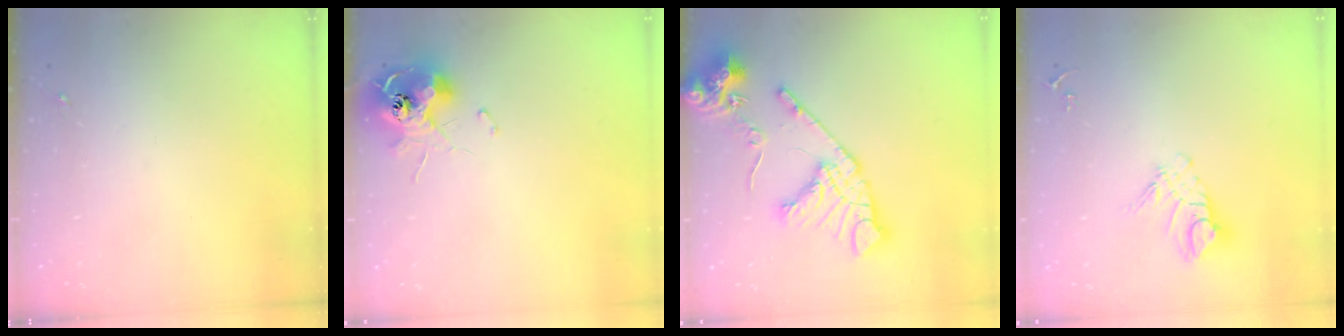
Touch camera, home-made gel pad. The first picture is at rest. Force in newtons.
{"total": 11.2, "press": 11.2, "slide": 0.8}
{"total": 18.2, "press": 18.0, "slide": 2.5}
{"total": 10.6, "press": 10.5, "slide": 0.7}